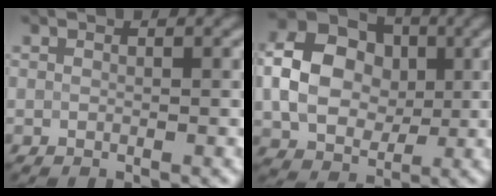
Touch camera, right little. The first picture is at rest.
{"total": 7.3, "force": [0.4, 5.7, 4.5], "torque": [-0.091, 0.008, 0.001]}